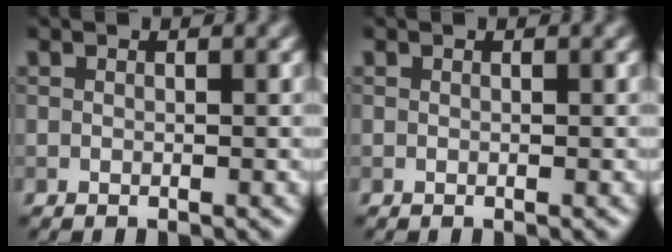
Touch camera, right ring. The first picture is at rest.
{"total": 0.0}